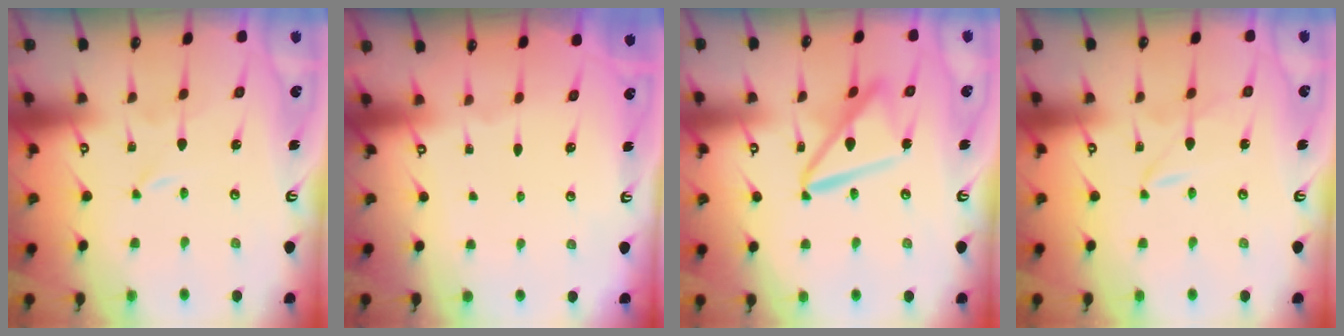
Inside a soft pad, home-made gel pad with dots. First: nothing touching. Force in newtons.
{"total": 0.0}
{"total": 13.6, "press": 13.6, "slide": 1.3}
{"total": 1.2, "press": 1.2, "slide": 0.1}